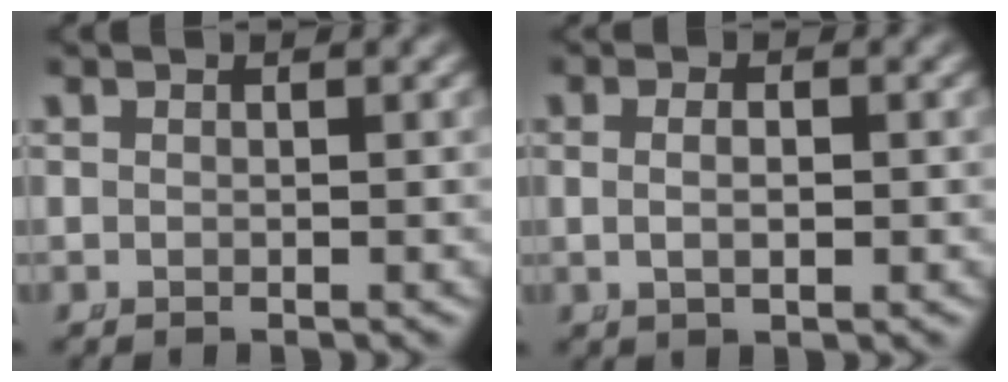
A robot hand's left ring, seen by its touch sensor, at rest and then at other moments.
{"total": 1.8, "force": [-0.2, 0.5, 1.7], "torque": [-0.030, -0.007, 0.001]}